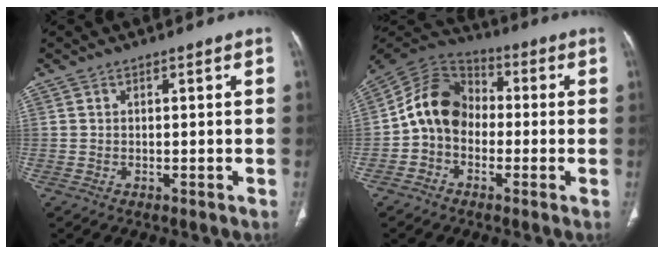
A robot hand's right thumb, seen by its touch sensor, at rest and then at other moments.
{"total": 11.6, "force": [-1.4, 9.1, 7.0], "torque": [-0.115, 0.039, -0.043]}